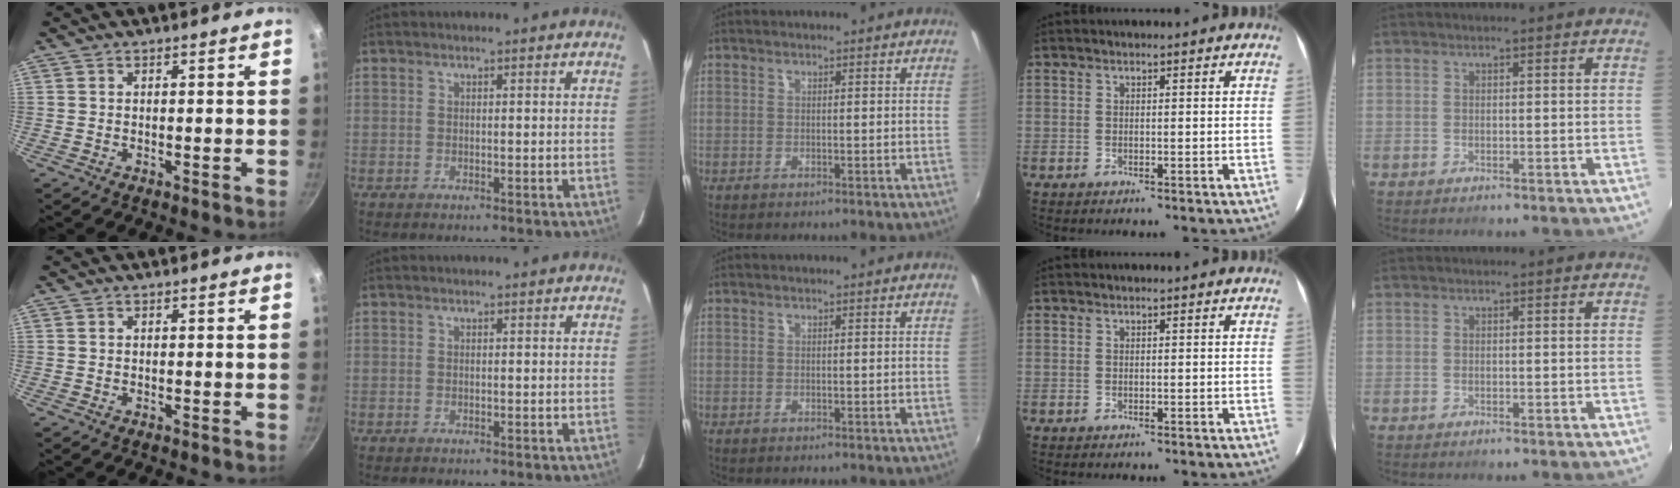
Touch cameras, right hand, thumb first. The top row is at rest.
{}